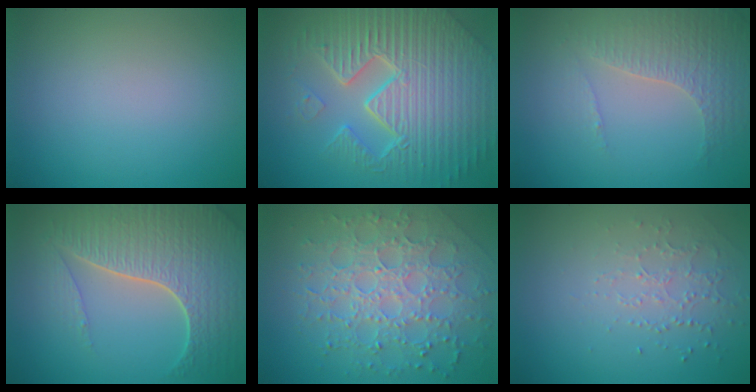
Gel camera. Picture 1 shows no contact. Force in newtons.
{"total": 10.8, "press": 6.9, "slide": 8.3}
{"total": 4.3, "press": 3.1, "slide": 3.0}
{"total": 7.1, "press": 5.2, "slide": 4.9}
{"total": 7.2, "press": 5.1, "slide": 5.1}
{"total": 1.3, "press": 1.0, "slide": 0.8}